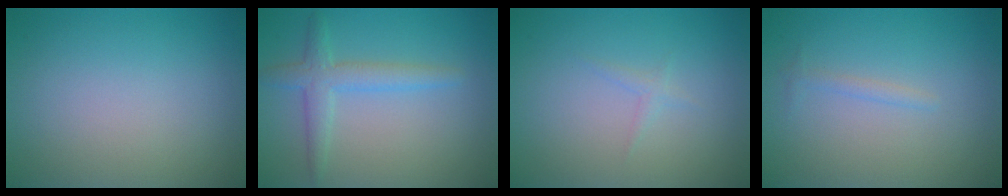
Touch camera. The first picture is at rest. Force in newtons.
{"total": 2.8, "press": 2.8, "slide": 0.1}
{"total": 0.7, "press": 0.7, "slide": 0.0}
{"total": 0.8, "press": 0.8, "slide": 0.0}